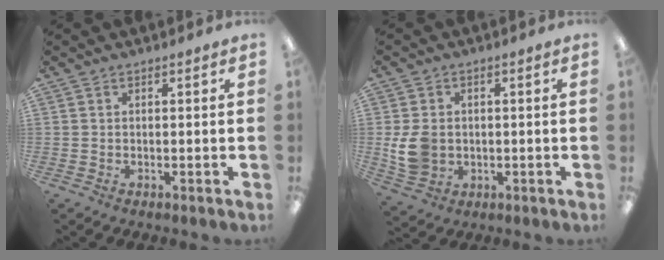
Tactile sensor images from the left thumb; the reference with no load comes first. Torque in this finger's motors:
{"motor_torque": [0.88, 0.90, 0.44, -0.42, 0.23]}